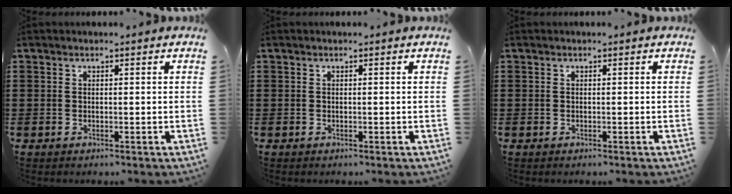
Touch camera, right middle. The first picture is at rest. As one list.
[{"total": 0.0}, {"total": 0.0}]